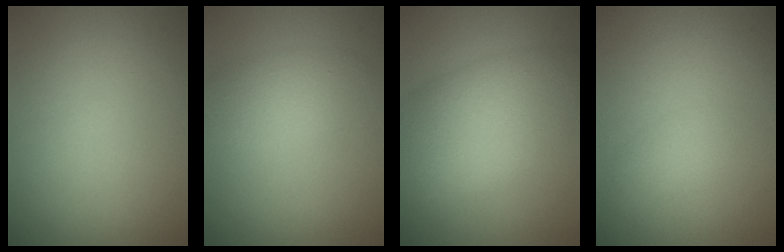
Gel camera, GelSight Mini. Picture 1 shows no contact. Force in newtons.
{"total": 2.8, "press": 2.8, "slide": 0.1}
{"total": 7.8, "press": 7.8, "slide": 0.4}
{"total": 1.1, "press": 1.1, "slide": 0.0}